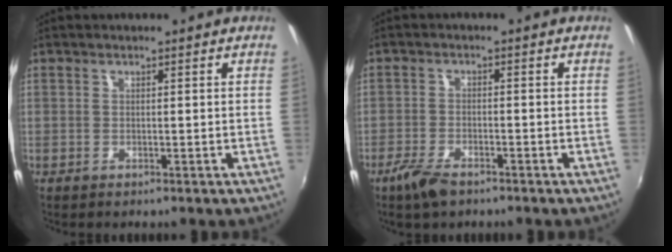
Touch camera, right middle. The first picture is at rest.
{"total": 5.3, "force": [-3.8, 1.9, 3.1], "torque": [-0.085, -0.009, -0.074]}